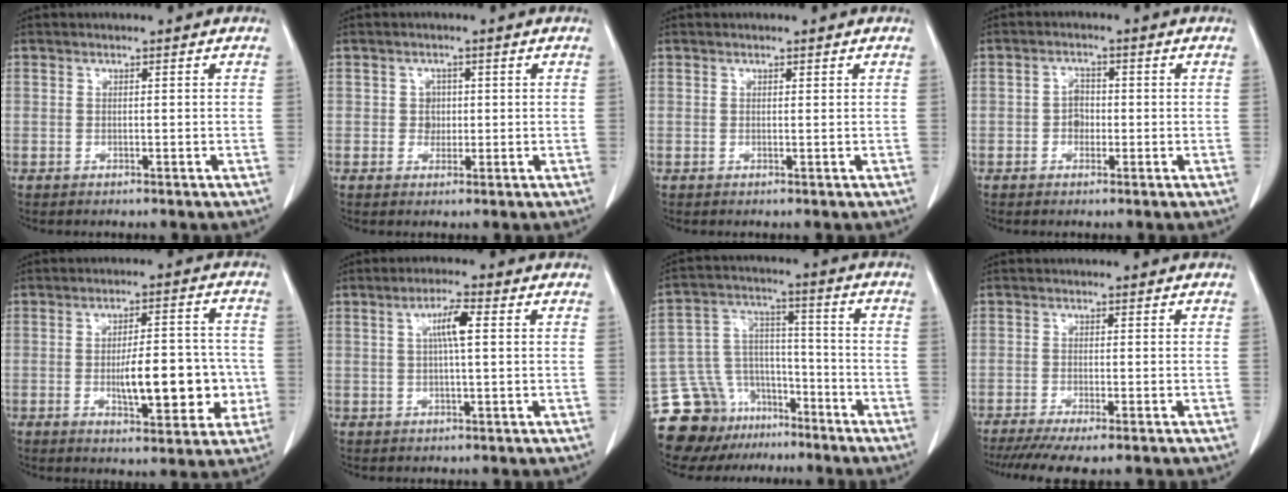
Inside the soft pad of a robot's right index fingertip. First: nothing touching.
{"total": 2.0, "force": [0.1, 1.8, 0.7], "torque": [-0.007, 0.003, 0.001]}
{"total": 0.0}
{"total": 2.4, "force": [-0.6, 1.9, 1.4], "torque": [-0.019, 0.008, -0.011]}
{"total": 11.5, "force": [-1.9, 3.9, 10.7], "torque": [-0.157, 0.015, -0.020]}
{"total": 4.4, "force": [1.0, 0.3, 4.3], "torque": [-0.079, 0.006, 0.016]}
{"total": 14.4, "force": [-10.9, 8.8, 3.3], "torque": [-0.065, 0.063, -0.182]}
{"total": 8.9, "force": [-7.1, 1.0, 5.2], "torque": [-0.071, -0.015, -0.109]}